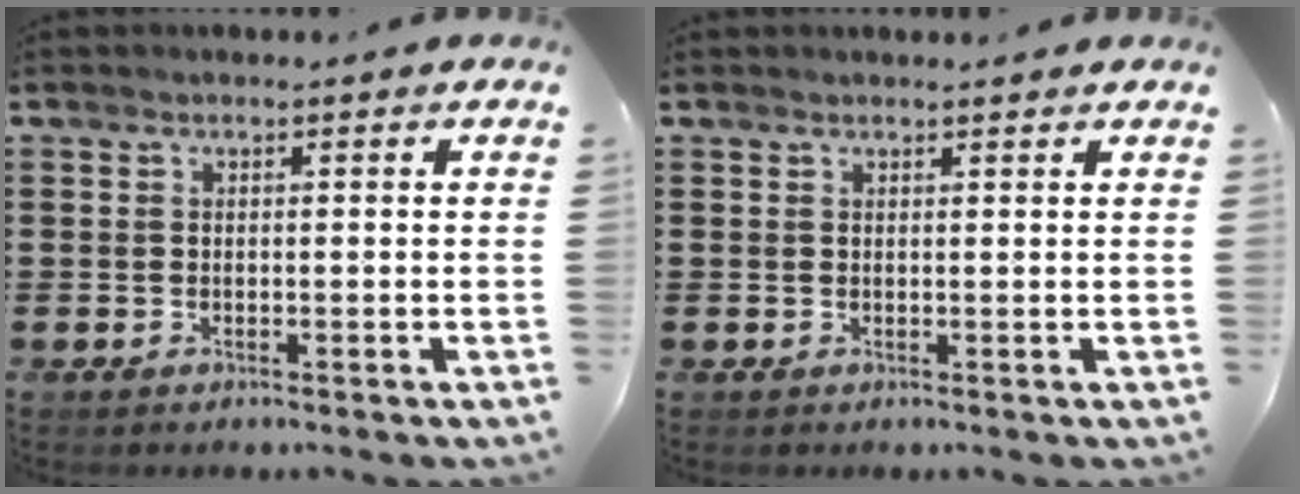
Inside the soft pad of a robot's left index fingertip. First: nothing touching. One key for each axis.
{"total": 0.7, "fx": 0.7, "fy": 0.0, "fz": 0.1, "tx": -0.004, "ty": -0.002, "tz": 0.013}